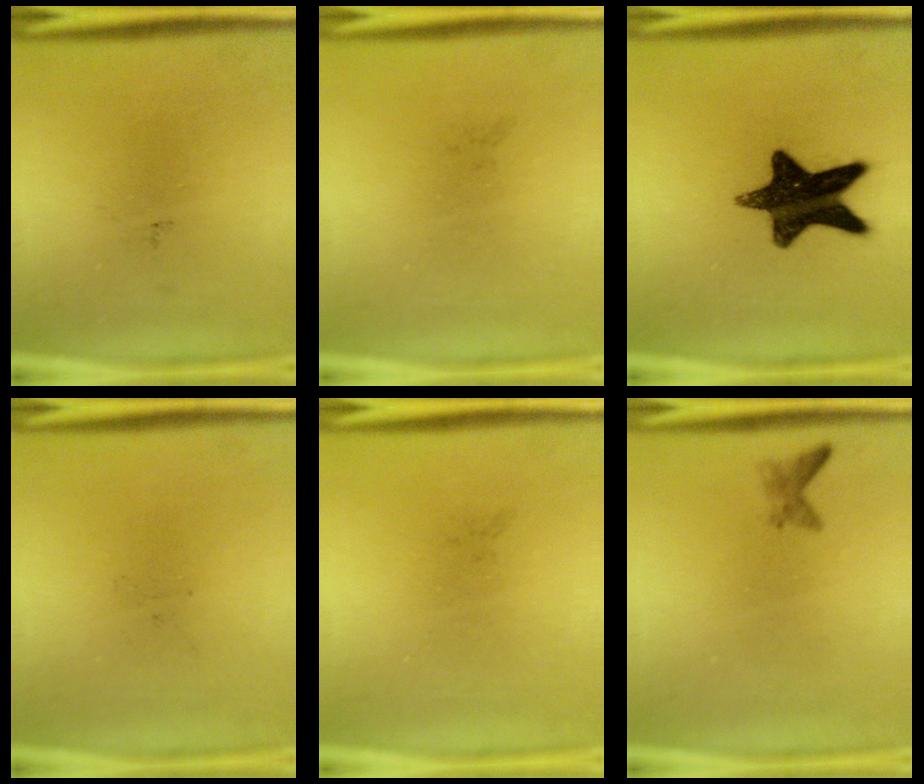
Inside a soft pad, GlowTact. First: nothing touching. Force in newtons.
{"total": 0.0}
{"total": 15.1}
{"total": 0.0}
{"total": 0.0}
{"total": 1.1}